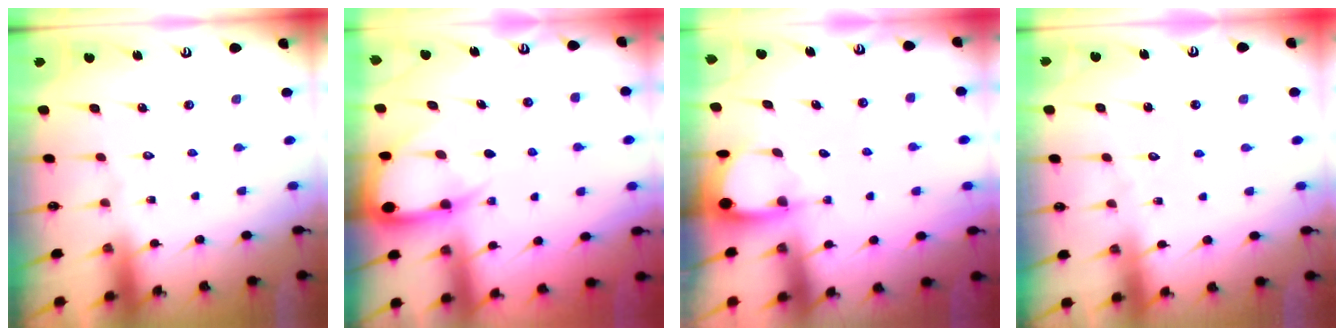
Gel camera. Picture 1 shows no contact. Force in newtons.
{"total": 5.8, "press": 5.8, "slide": 0.6}
{"total": 3.9, "press": 3.9, "slide": 0.4}
{"total": 2.6, "press": 2.6, "slide": 0.3}